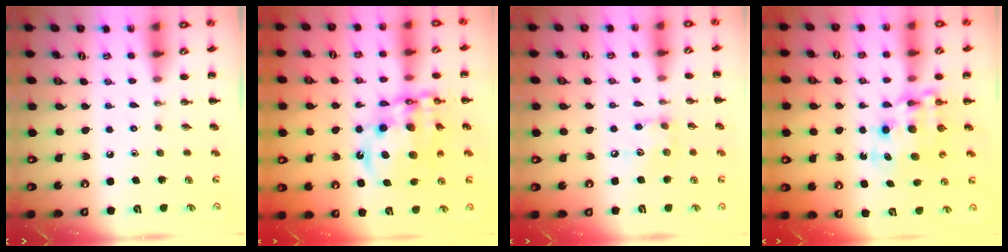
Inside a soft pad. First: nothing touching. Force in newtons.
{"total": 17.1, "press": 16.6, "slide": 4.2}
{"total": 7.3, "press": 7.3, "slide": 0.7}
{"total": 9.5, "press": 9.2, "slide": 2.4}